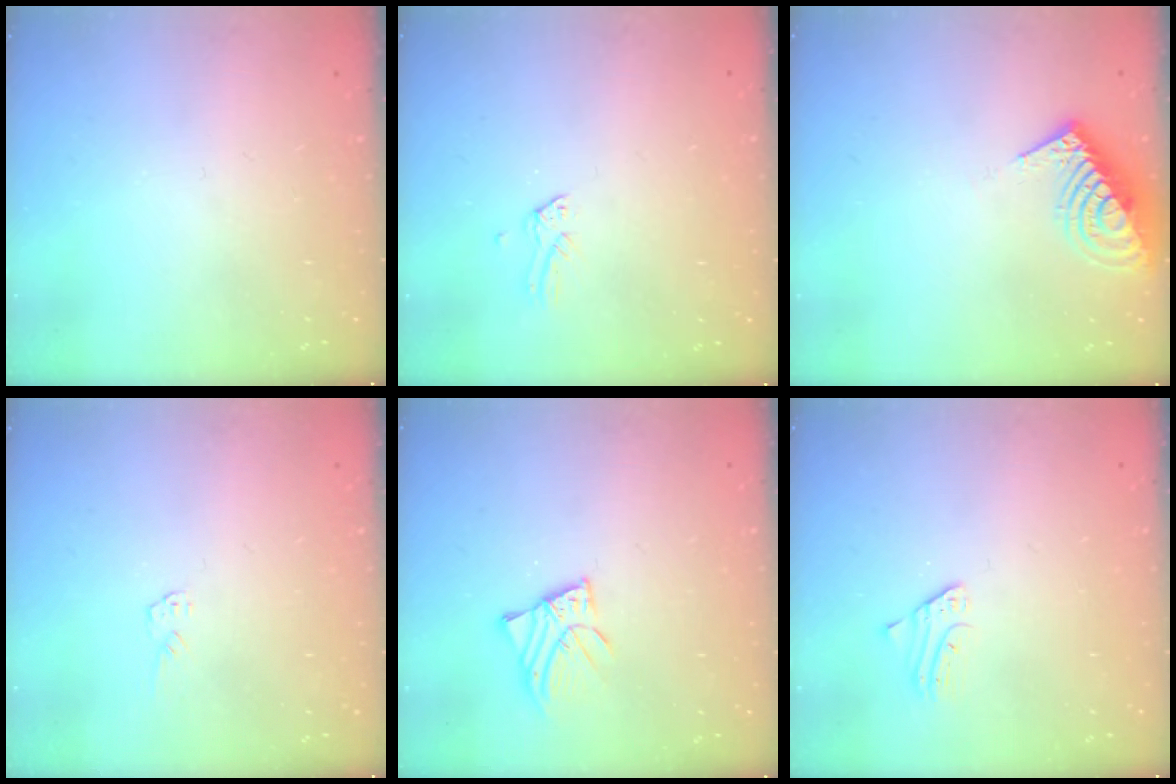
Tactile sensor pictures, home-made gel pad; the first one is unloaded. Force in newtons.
{"total": 0.0}
{"total": 16.3, "press": 16.2, "slide": 0.8}
{"total": 4.3, "press": 4.3, "slide": 0.1}
{"total": 3.1, "press": 3.1, "slide": 0.3}
{"total": 2.2, "press": 2.2, "slide": 0.2}